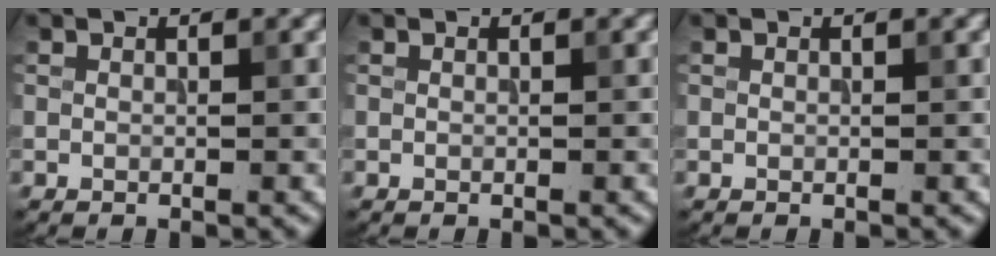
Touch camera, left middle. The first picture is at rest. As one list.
[{"total": 0.0}, {"total": 0.0}]